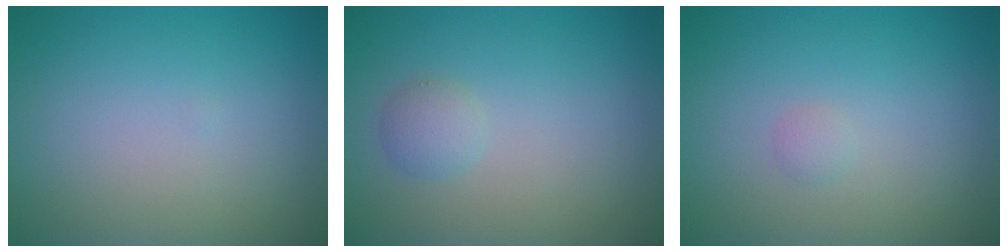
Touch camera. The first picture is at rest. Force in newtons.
{"total": 1.3, "press": 1.3, "slide": 0.2}
{"total": 0.6, "press": 0.6, "slide": 0.0}